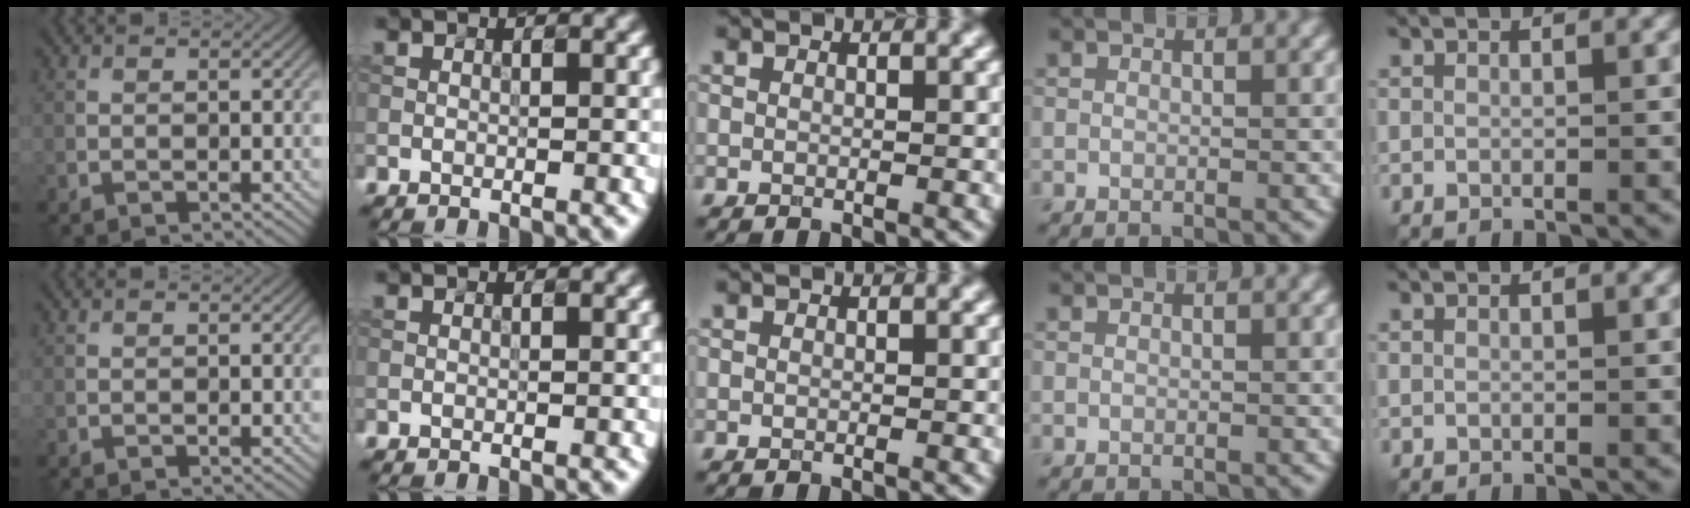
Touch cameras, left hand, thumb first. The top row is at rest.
{}